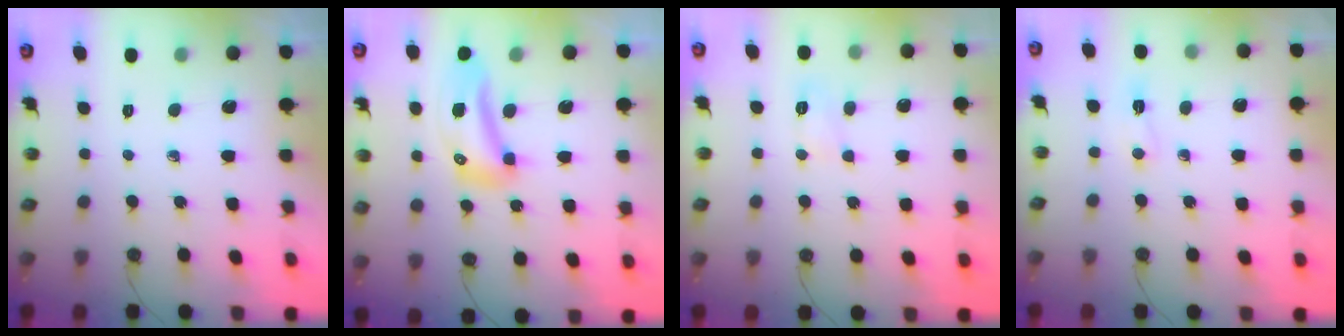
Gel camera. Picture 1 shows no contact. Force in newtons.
{"total": 11.8, "press": 11.7, "slide": 1.5}
{"total": 3.9, "press": 3.9, "slide": 0.3}
{"total": 3.1, "press": 3.0, "slide": 0.8}